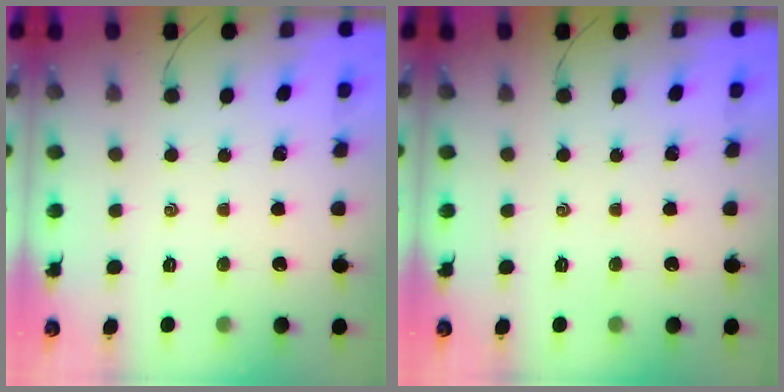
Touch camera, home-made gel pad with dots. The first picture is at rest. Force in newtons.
{"total": 0.0}